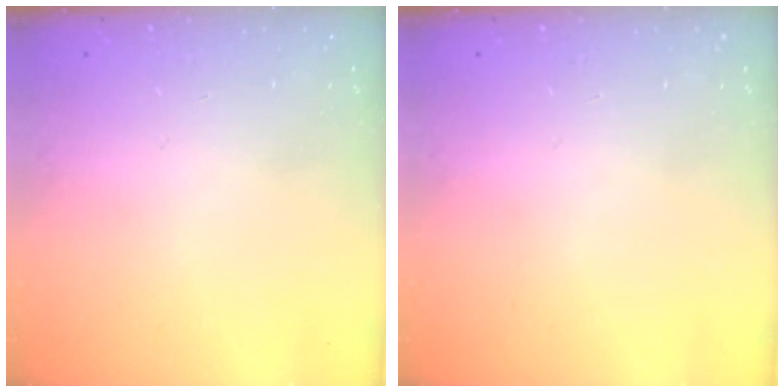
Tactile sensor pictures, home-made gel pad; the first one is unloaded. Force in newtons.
{"total": 0.0}